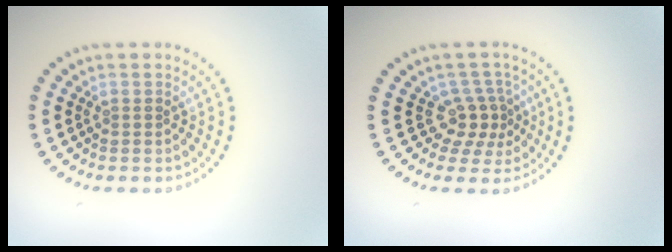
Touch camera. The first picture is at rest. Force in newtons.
{"total": 2.9, "press": 2.1, "slide": 2.0}